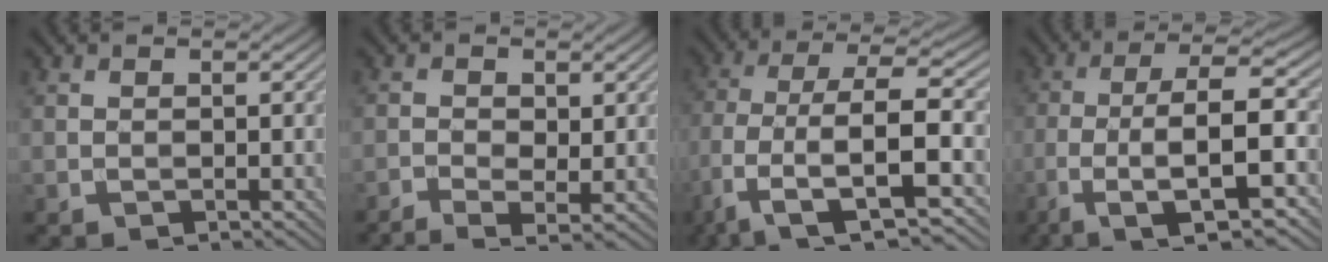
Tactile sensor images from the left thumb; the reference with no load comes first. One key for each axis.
{"total": 3.1, "fx": -1.1, "fy": 1.4, "fz": 2.5, "tx": -0.055, "ty": -0.006, "tz": -0.021}
{"total": 10.8, "fx": -2.3, "fy": 4.5, "fz": 9.6, "tx": -0.190, "ty": -0.003, "tz": -0.052}
{"total": 11.4, "fx": -4.3, "fy": 2.8, "fz": 10.2, "tx": -0.172, "ty": 0.007, "tz": -0.077}